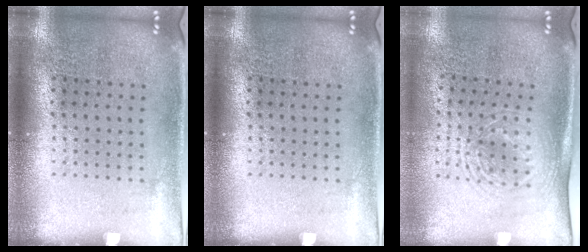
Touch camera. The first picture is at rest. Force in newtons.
{"total": 0.0}
{"total": 1.7, "press": 1.4, "slide": 1.0}